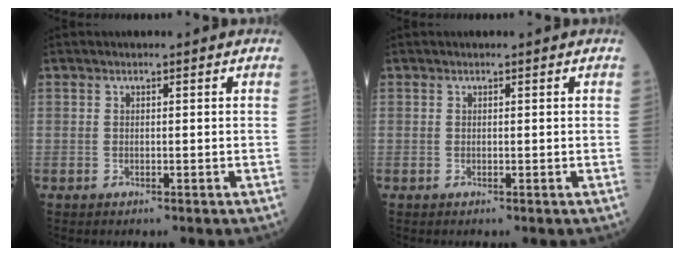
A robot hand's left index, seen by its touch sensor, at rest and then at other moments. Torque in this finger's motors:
{"motor_torque": [0.00, 0.00, 0.00, 0.00]}